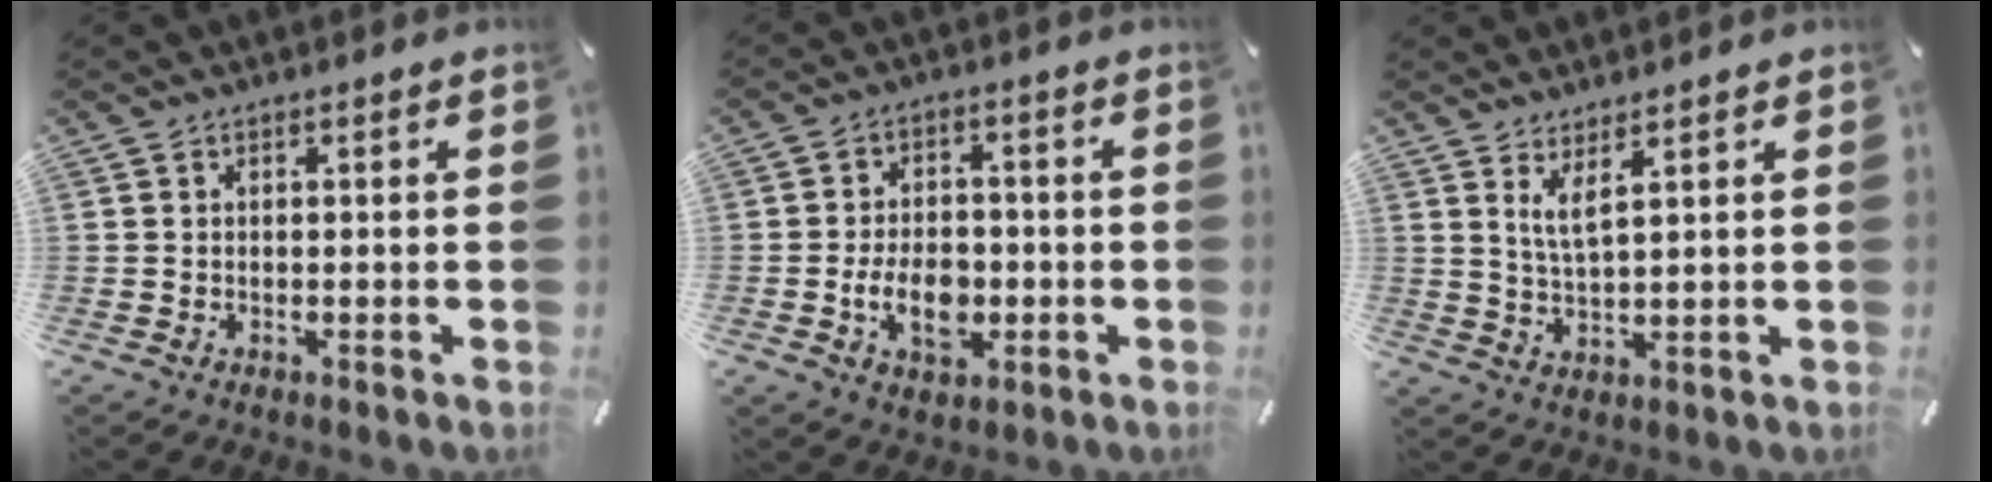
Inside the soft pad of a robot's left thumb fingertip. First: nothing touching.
{"total": 8.9, "force": [-2.1, 6.0, 6.2], "torque": [-0.127, 0.005, -0.039]}
{"total": 4.4, "force": [2.9, 0.6, 3.3], "torque": [-0.074, -0.006, 0.049]}